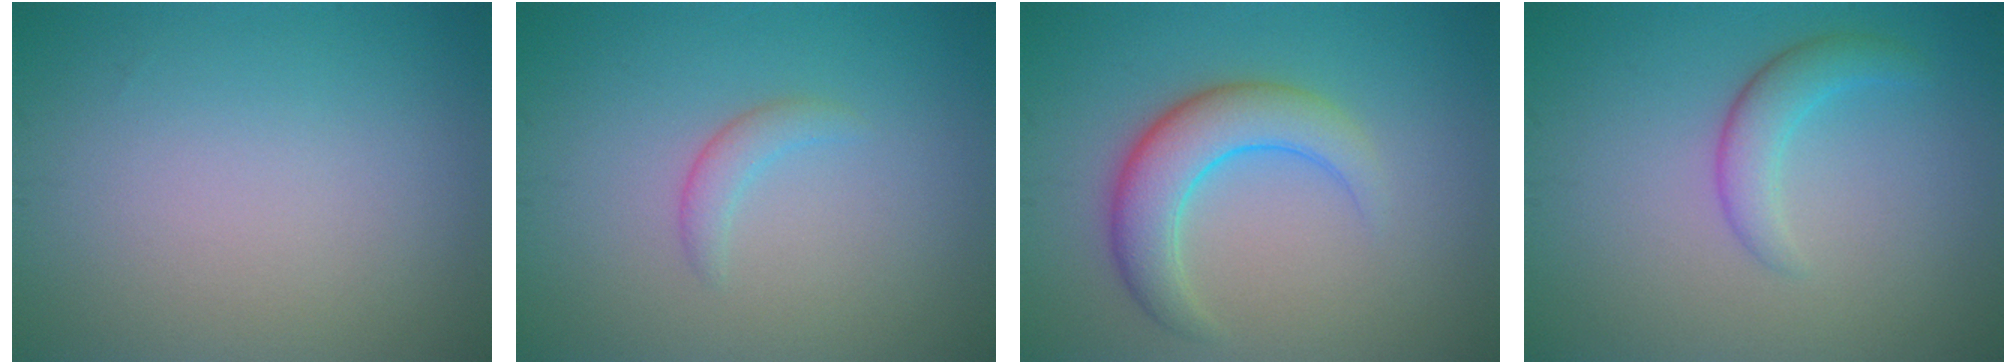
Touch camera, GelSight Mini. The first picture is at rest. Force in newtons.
{"total": 1.4, "press": 1.4, "slide": 0.2}
{"total": 5.0, "press": 5.0, "slide": 0.1}
{"total": 2.5, "press": 2.5, "slide": 0.2}